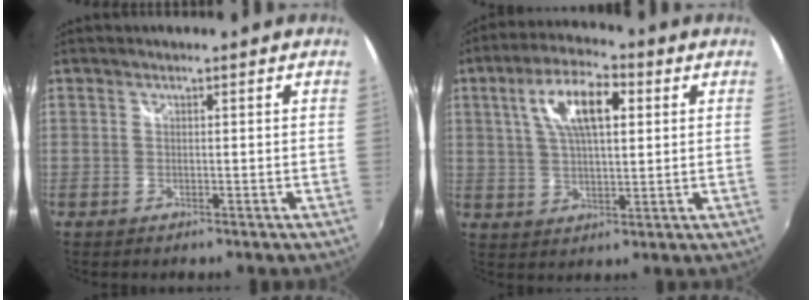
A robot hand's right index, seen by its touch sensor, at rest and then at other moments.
{"total": 11.3, "force": [3.7, 4.4, 9.7], "torque": [-0.179, 0.021, 0.064]}